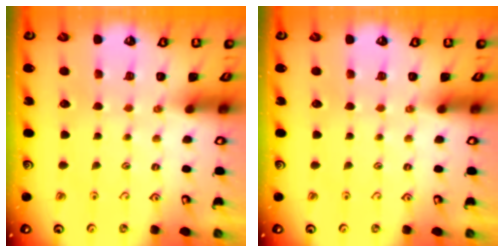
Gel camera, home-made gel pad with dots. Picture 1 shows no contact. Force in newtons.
{"total": 0.0}